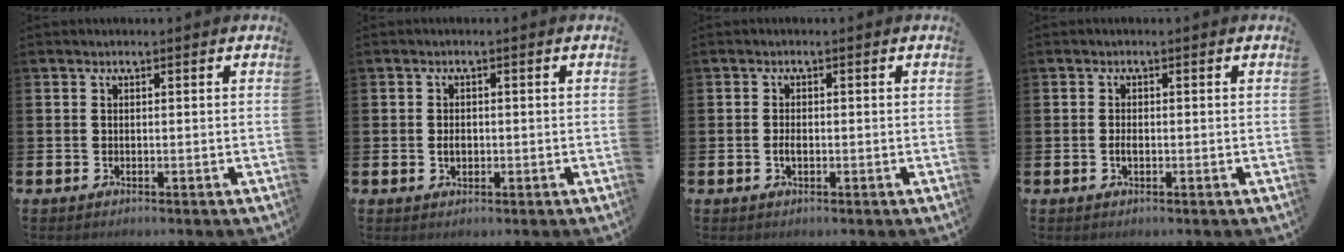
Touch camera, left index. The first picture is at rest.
{"total": 1.6, "force": [-0.2, 1.1, 1.1], "torque": [-0.022, 0.007, -0.006]}
{"total": 1.4, "force": [-0.3, 0.7, 1.1], "torque": [-0.022, 0.002, -0.007]}
{"total": 1.2, "force": [-0.3, 0.6, 1.0], "torque": [-0.019, 0.002, -0.007]}